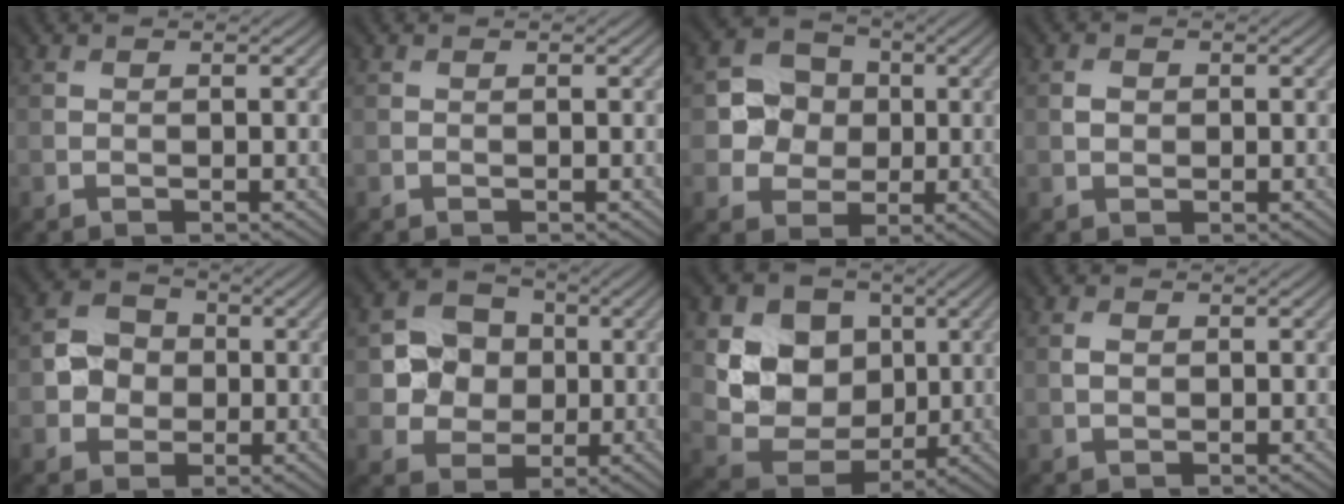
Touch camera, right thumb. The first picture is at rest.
{"total": 0.0}
{"total": 5.0, "force": [0.7, 4.9, 0.8], "torque": [-0.016, 0.008, 0.001]}
{"total": 1.2, "force": [0.3, 1.1, -0.1], "torque": [0.002, -0.002, 0.006]}
{"total": 3.9, "force": [-0.3, 3.8, 0.6], "torque": [-0.013, 0.006, -0.013]}
{"total": 5.8, "force": [0.9, 5.6, 1.4], "torque": [-0.031, 0.006, 0.006]}
{"total": 9.3, "force": [2.7, 8.1, 3.8], "torque": [-0.088, -0.012, 0.042]}
{"total": 1.0, "force": [0.5, 0.9, 0.2], "torque": [-0.002, -0.001, 0.010]}